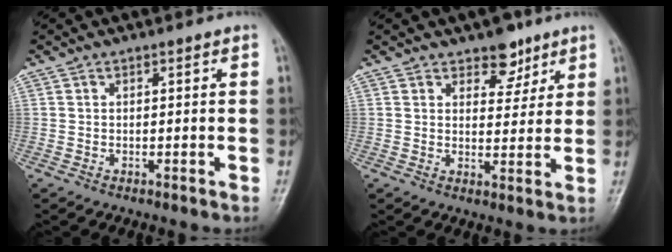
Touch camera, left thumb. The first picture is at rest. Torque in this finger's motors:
{"motor_torque": [0.81, 0.16, 0.37, -0.33, 0.03]}